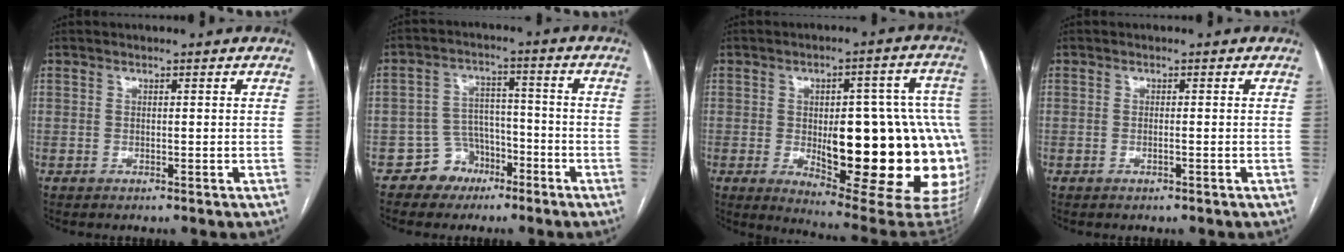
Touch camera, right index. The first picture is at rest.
{"total": 5.9, "force": [-3.6, 4.6, 0.7], "torque": [-0.002, 0.017, -0.054]}
{"total": 27.0, "force": [-3.0, 7.6, 25.7], "torque": [-0.248, 0.020, -0.014]}
{"total": 0.6, "force": [-0.2, 0.0, 0.5], "torque": [-0.011, 0.000, -0.003]}